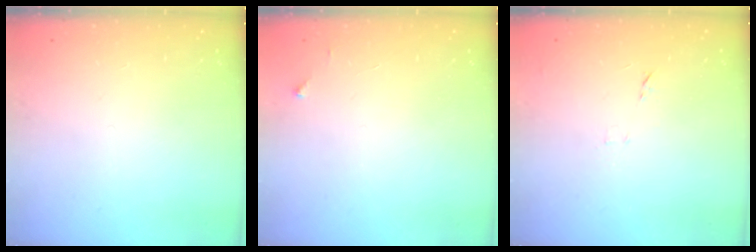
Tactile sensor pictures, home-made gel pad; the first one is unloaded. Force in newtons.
{"total": 2.0, "press": 2.0, "slide": 0.2}
{"total": 6.0, "press": 6.0, "slide": 0.5}